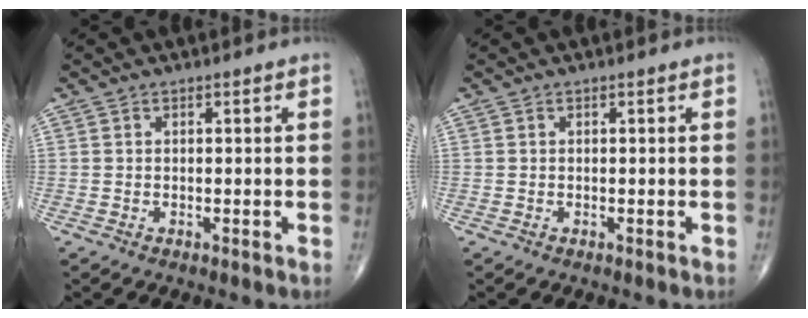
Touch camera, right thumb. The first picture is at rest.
{"total": 0.0}